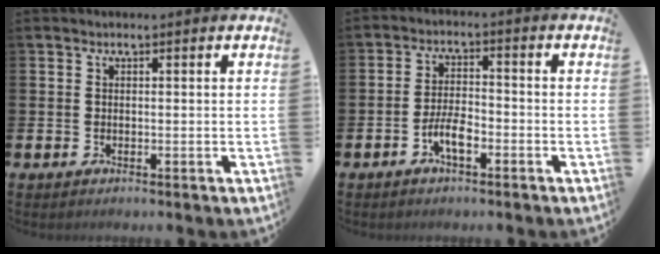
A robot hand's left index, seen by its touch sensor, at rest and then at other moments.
{"total": 4.0, "force": [-1.9, 1.4, 3.1], "torque": [-0.072, 0.005, -0.039]}